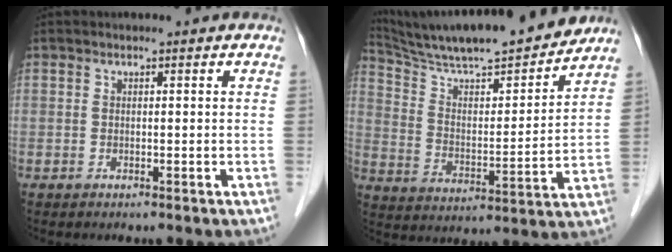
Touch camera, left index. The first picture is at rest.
{"total": 20.2, "force": [18.3, 1.5, 8.6], "torque": [-0.151, -0.002, 0.290]}